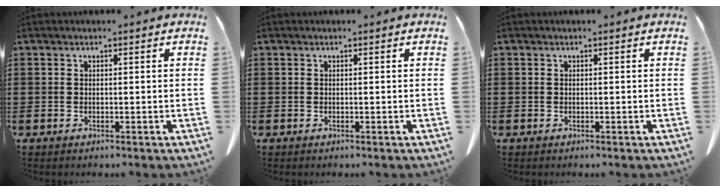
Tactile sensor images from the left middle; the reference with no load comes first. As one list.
[{"total": 0.0}, {"total": 0.0}]